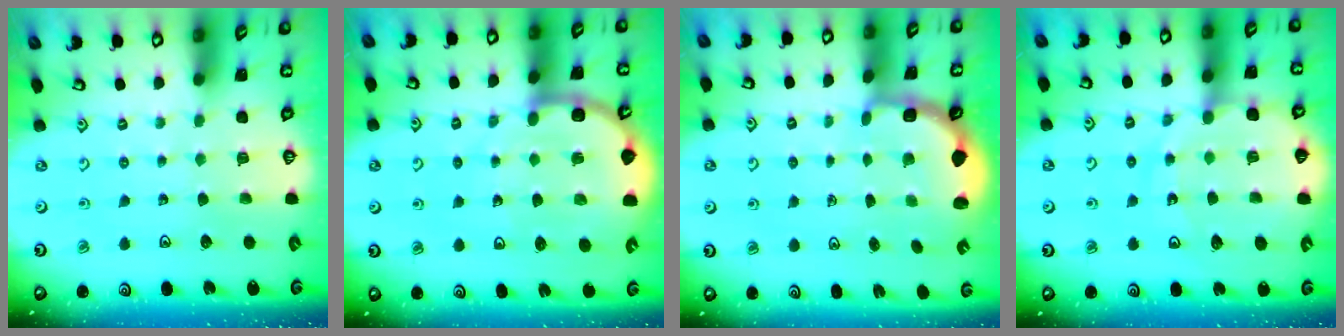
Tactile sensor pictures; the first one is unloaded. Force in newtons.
{"total": 9.9, "press": 9.4, "slide": 3.0}
{"total": 3.0, "press": 2.0, "slide": 2.2}
{"total": 12.8, "press": 12.8, "slide": 1.4}